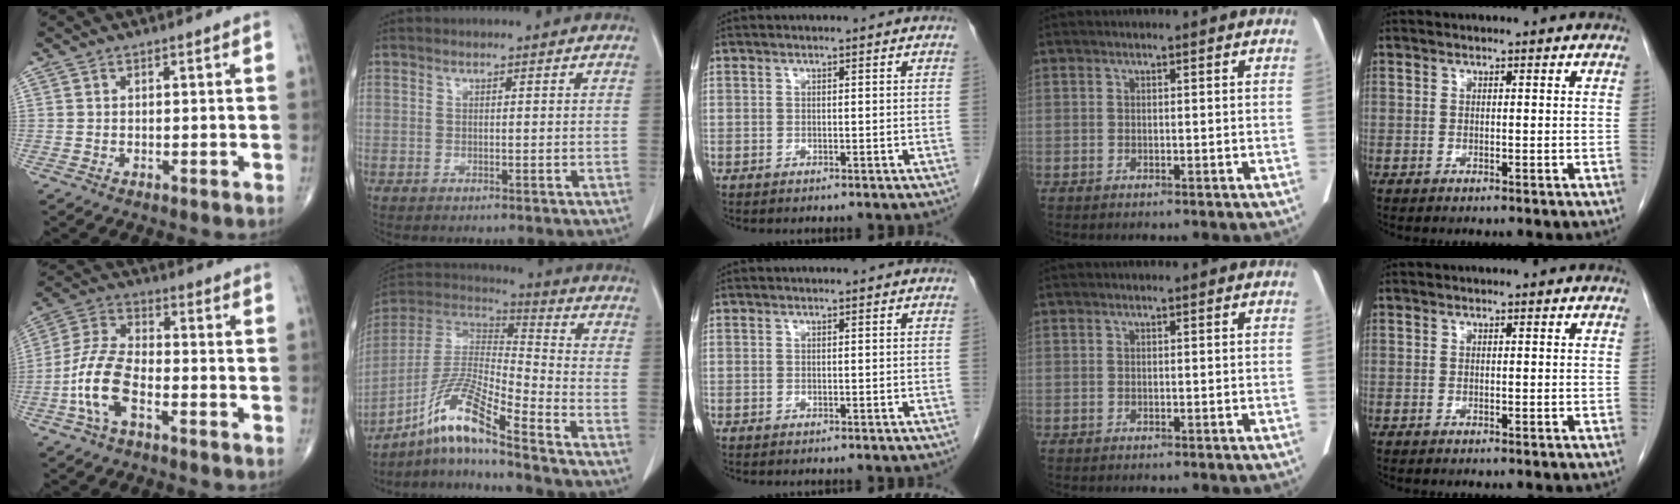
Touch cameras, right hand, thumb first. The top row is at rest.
{"thumb": {"total": 10.7, "force": [-4.3, 4.9, 8.5], "torque": [-0.188, 0.032, -0.087]}, "index": {"total": 13.0, "force": [-9.2, 0.1, 9.2], "torque": [-0.189, 0.009, -0.171]}}